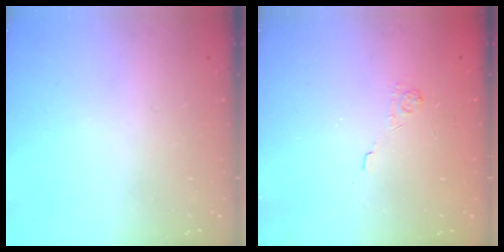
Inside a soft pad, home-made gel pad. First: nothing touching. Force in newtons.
{"total": 2.1, "press": 1.5, "slide": 1.4}